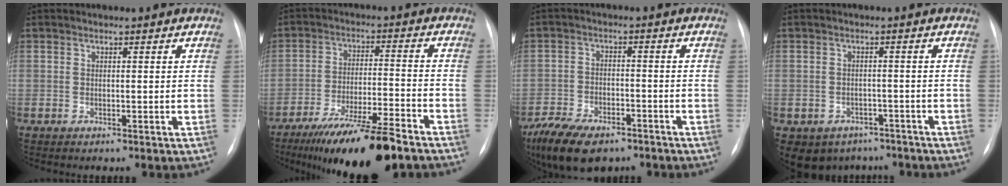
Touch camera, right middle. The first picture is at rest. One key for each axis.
{"total": 14.8, "fx": -11.3, "fy": 1.0, "fz": 9.5, "tx": -0.158, "ty": -0.025, "tz": -0.186}
{"total": 11.6, "fx": -8.4, "fy": 5.0, "fz": 6.3, "tx": -0.120, "ty": -0.011, "tz": -0.135}
{"total": 7.7, "fx": -5.4, "fy": 5.4, "fz": 1.2, "tx": -0.025, "ty": 0.009, "tz": -0.062}